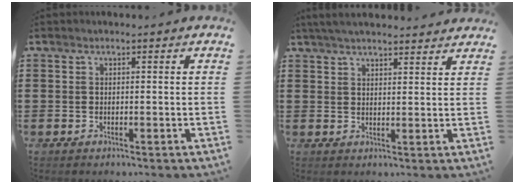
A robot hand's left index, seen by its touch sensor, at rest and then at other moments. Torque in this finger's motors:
{"motor_torque": [2.14, 0.00, 0.59, 0.06]}